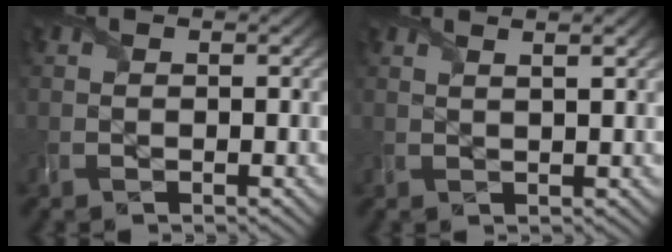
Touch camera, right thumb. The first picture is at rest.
{"total": 2.7, "force": [1.6, 0.6, 2.1], "torque": [-0.029, 0.002, 0.016]}